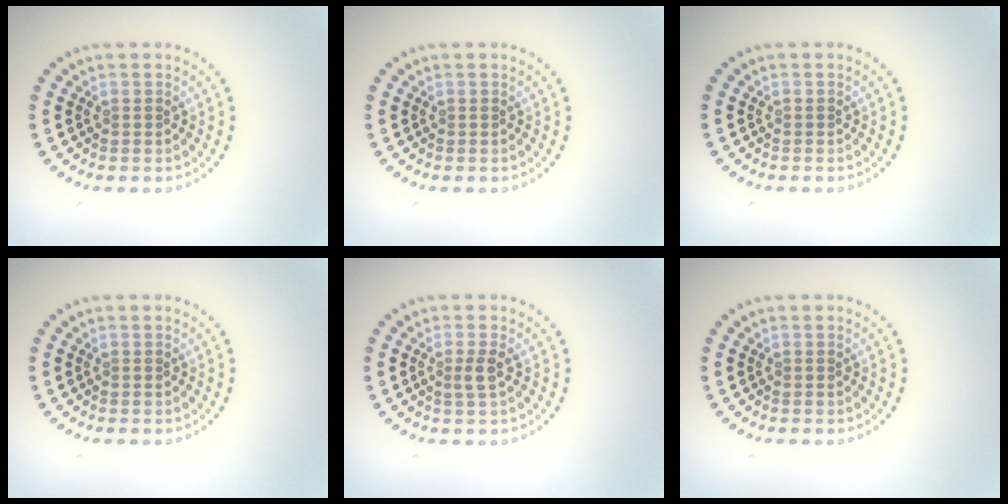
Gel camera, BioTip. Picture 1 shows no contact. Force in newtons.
{"total": 0.0}
{"total": 0.0}
{"total": 0.0}
{"total": 1.5, "press": 1.2, "slide": 0.8}
{"total": 0.0}